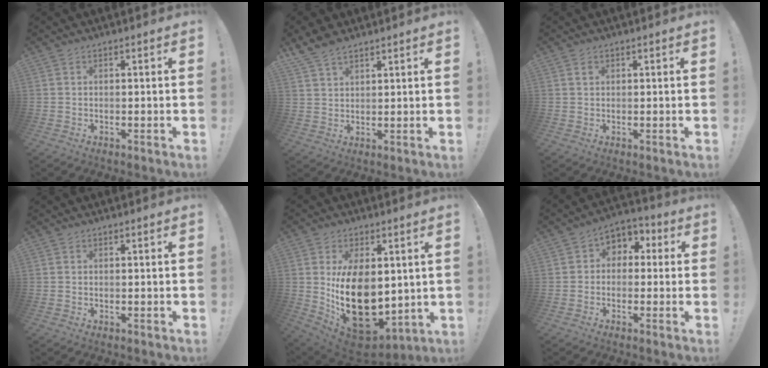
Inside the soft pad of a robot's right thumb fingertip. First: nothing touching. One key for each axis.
{"total": 5.8, "fx": 4.7, "fy": 2.3, "fz": 2.4, "tx": -0.040, "ty": -0.024, "tz": 0.091}
{"total": 1.0, "fx": 0.6, "fy": 0.7, "fz": 0.3, "tx": 0.000, "ty": -0.001, "tz": 0.011}
{"total": 0.0}
{"total": 22.2, "fx": -0.3, "fy": 14.8, "fz": 16.5, "tx": -0.286, "ty": -0.026, "tz": 0.014}
{"total": 5.4, "fx": -1.0, "fy": 4.9, "fz": 2.0, "tx": -0.025, "ty": 0.015, "tz": -0.014}